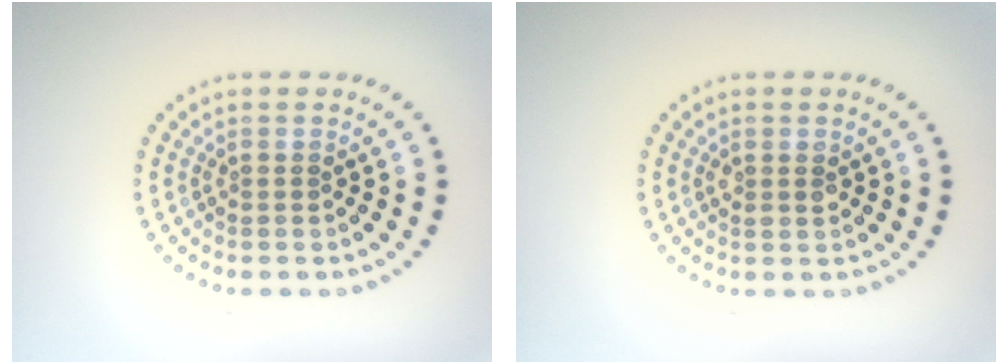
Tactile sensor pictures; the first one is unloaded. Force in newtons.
{"total": 1.2, "press": 1.2, "slide": 0.3}